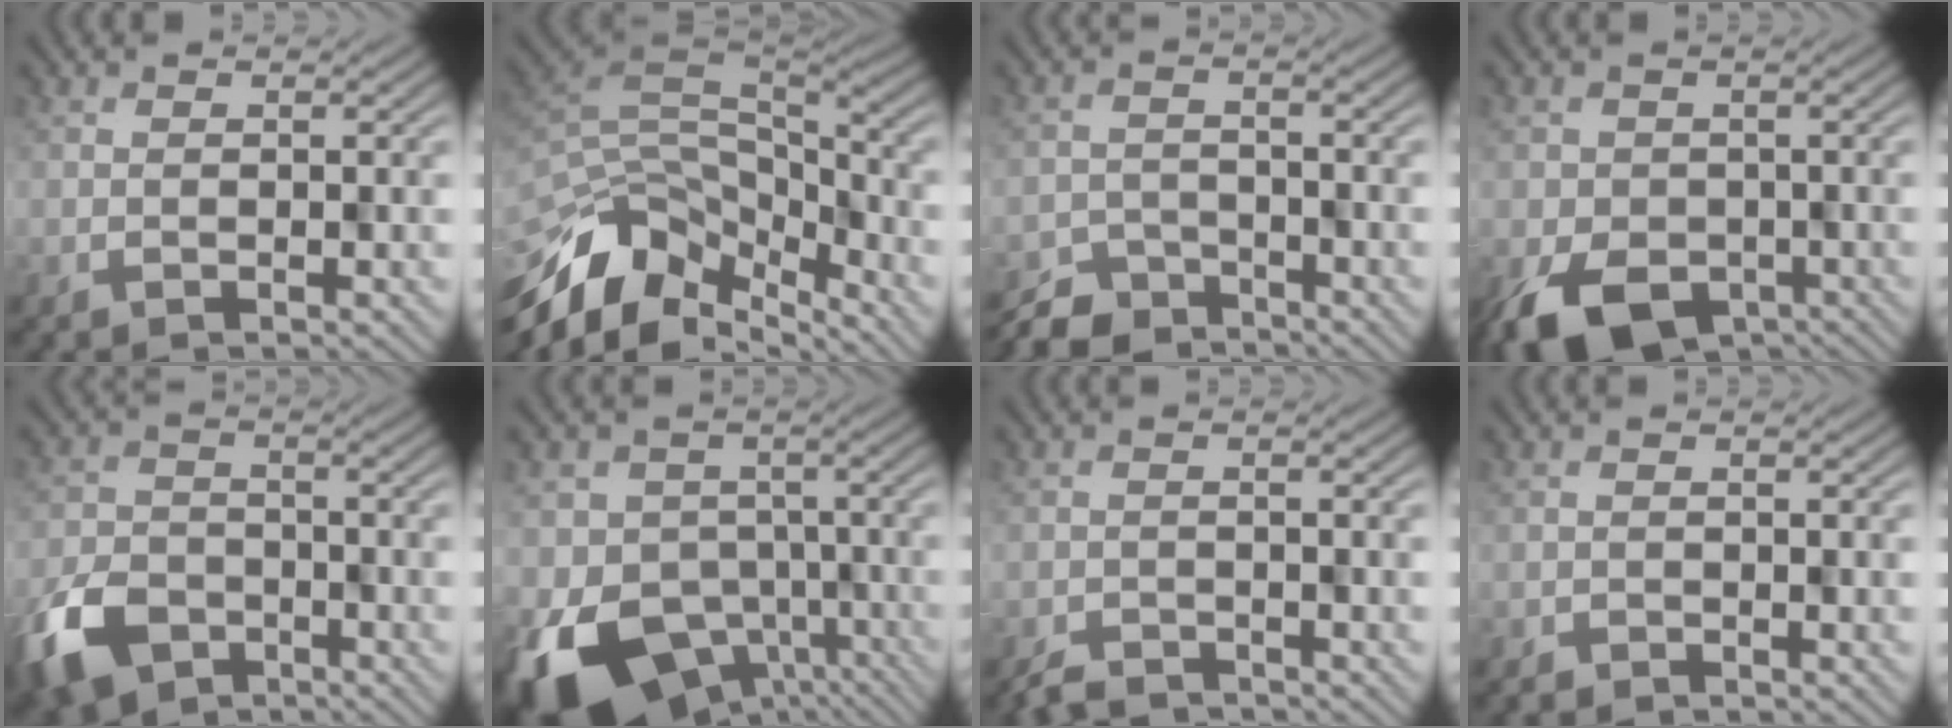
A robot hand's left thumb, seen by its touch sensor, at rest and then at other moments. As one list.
[{"total": 12.3, "force": [-6.9, 6.8, 7.5], "torque": [-0.203, -0.023, -0.106]}, {"total": 5.1, "force": [-4.9, 1.6, 0.3], "torque": [-0.001, -0.012, -0.081]}, {"total": 8.1, "force": [-4.3, 5.3, 4.4], "torque": [-0.091, -0.036, -0.057]}, {"total": 8.0, "force": [-5.3, 5.0, 3.3], "torque": [-0.081, -0.022, -0.104]}, {"total": 13.9, "force": [-6.7, 10.3, 6.6], "torque": [-0.142, -0.052, -0.077]}, {"total": 2.7, "force": [-2.7, 0.5, 0.1], "torque": [-0.007, -0.011, -0.046]}, {"total": 1.0, "force": [-0.9, 0.1, -0.4], "torque": [0.006, -0.005, -0.013]}]